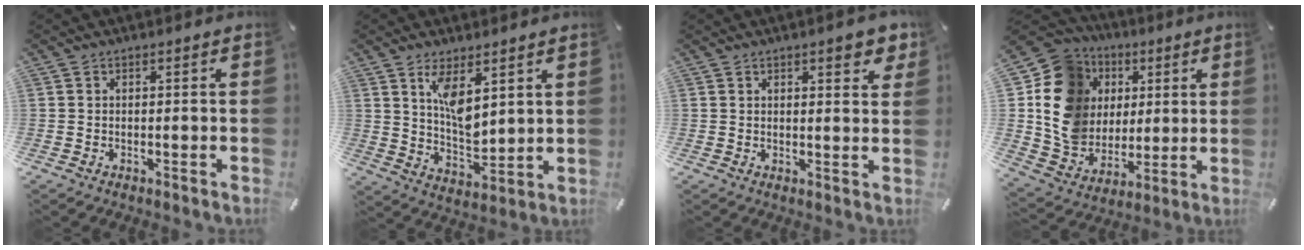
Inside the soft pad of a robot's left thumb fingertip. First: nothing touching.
{"total": 9.4, "force": [4.9, 4.7, 6.4], "torque": [-0.114, -0.029, 0.085]}
{"total": 4.3, "force": [2.7, 1.7, 2.8], "torque": [-0.038, -0.011, 0.043]}
{"total": 16.9, "force": [3.4, 15.5, 5.7], "torque": [-0.104, -0.011, 0.073]}